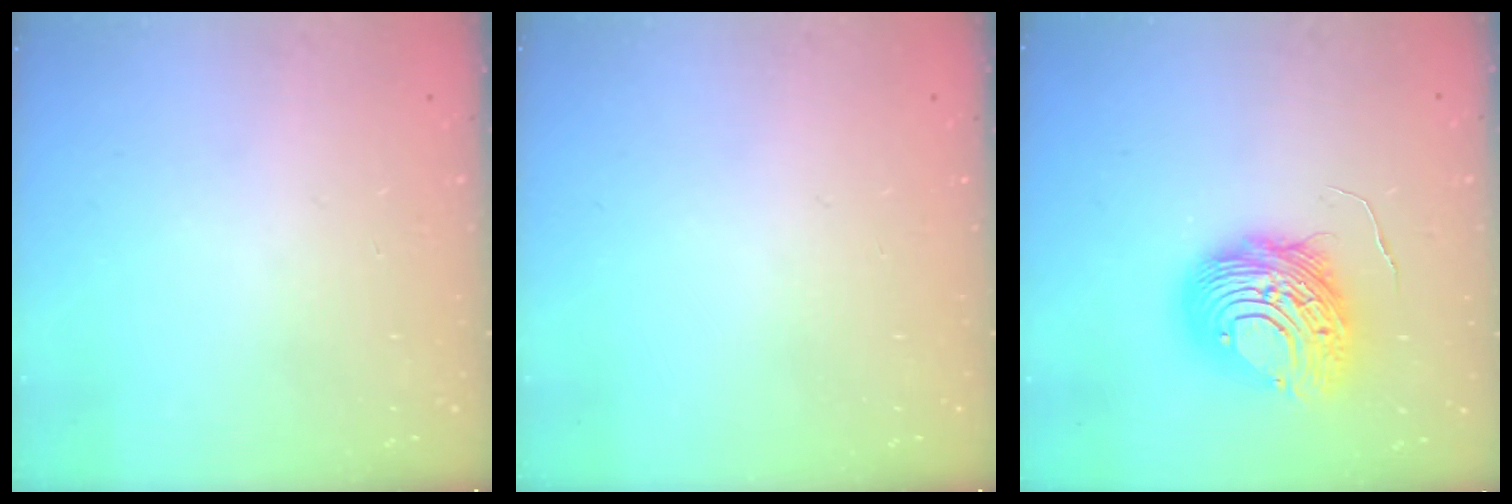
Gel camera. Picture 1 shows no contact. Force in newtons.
{"total": 0.0}
{"total": 13.2, "press": 13.2, "slide": 1.3}